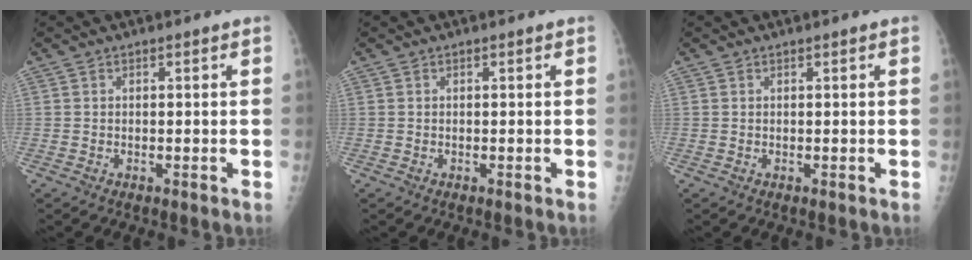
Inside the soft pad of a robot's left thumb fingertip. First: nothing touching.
{"total": 0.0}
{"total": 0.0}